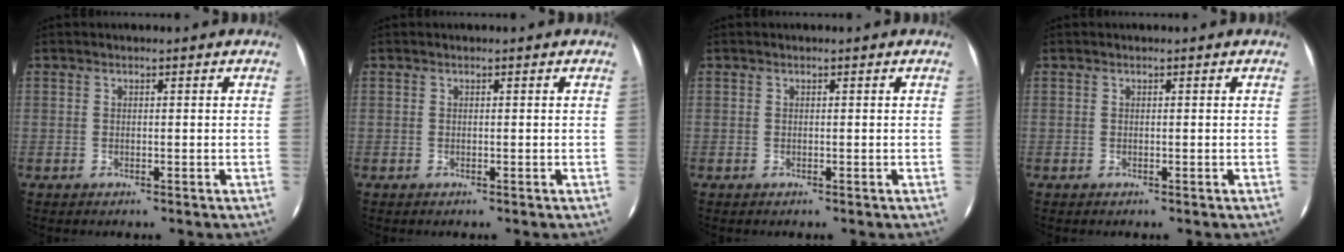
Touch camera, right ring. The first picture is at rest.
{"total": 0.0}
{"total": 0.0}
{"total": 0.0}